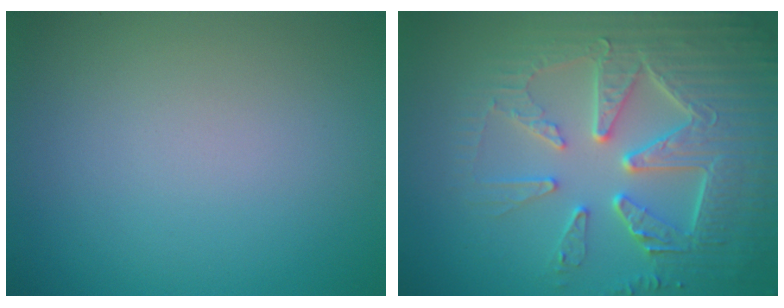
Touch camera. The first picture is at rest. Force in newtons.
{"total": 7.7, "press": 6.1, "slide": 4.7}